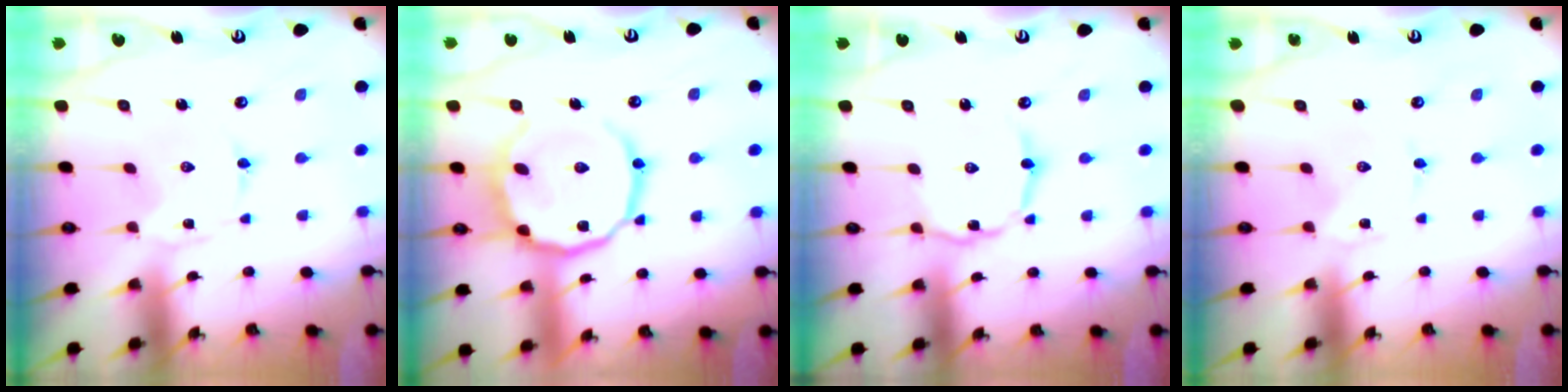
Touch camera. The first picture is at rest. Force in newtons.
{"total": 15.0, "press": 15.0, "slide": 1.2}
{"total": 2.3, "press": 2.3, "slide": 0.3}
{"total": 0.0}